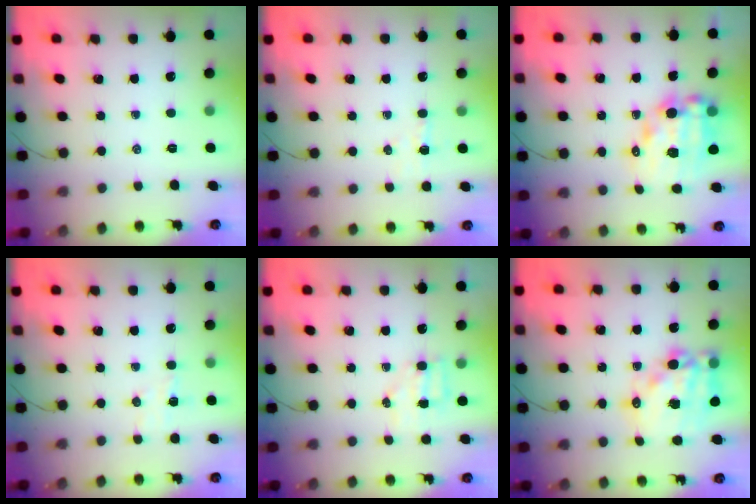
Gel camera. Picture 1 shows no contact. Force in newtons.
{"total": 3.1, "press": 3.1, "slide": 0.6}
{"total": 13.1, "press": 12.7, "slide": 3.2}
{"total": 5.4, "press": 5.3, "slide": 1.2}
{"total": 4.8, "press": 4.7, "slide": 0.7}
{"total": 17.7, "press": 17.2, "slide": 4.0}